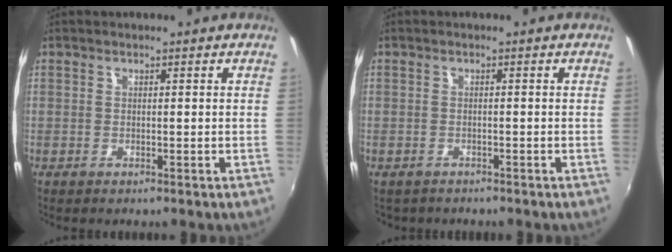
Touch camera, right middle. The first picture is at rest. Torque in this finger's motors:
{"motor_torque": [-0.21, -0.90, 0.03, 0.00]}